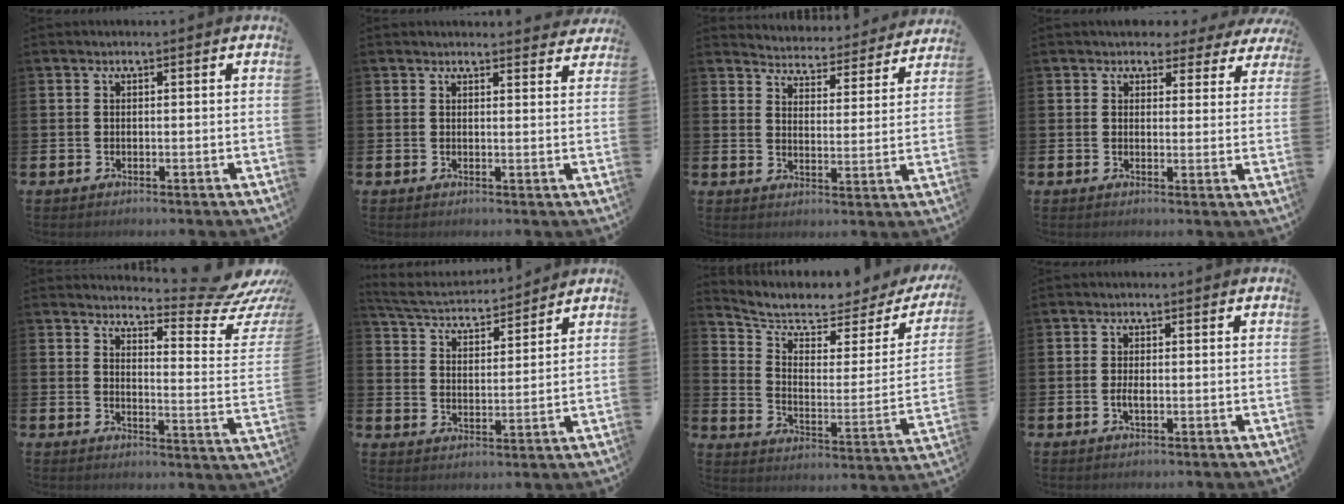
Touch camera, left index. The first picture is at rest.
{"total": 2.1, "force": [2.0, 0.2, -0.1], "torque": [0.007, -0.014, 0.035]}
{"total": 4.4, "force": [4.4, 0.6, -0.2], "torque": [-0.017, -0.046, 0.071]}
{"total": 3.1, "force": [2.6, 1.7, 0.2], "torque": [0.001, -0.017, 0.040]}
{"total": 6.2, "force": [5.5, 1.0, 2.7], "torque": [-0.041, -0.056, 0.084]}
{"total": 4.6, "force": [4.5, 0.9, 0.5], "torque": [-0.040, -0.032, 0.075]}
{"total": 6.3, "force": [5.2, 2.4, 2.6], "torque": [-0.079, -0.043, 0.083]}
{"total": 1.4, "force": [-0.3, 0.5, 1.2], "torque": [-0.023, 0.000, -0.006]}